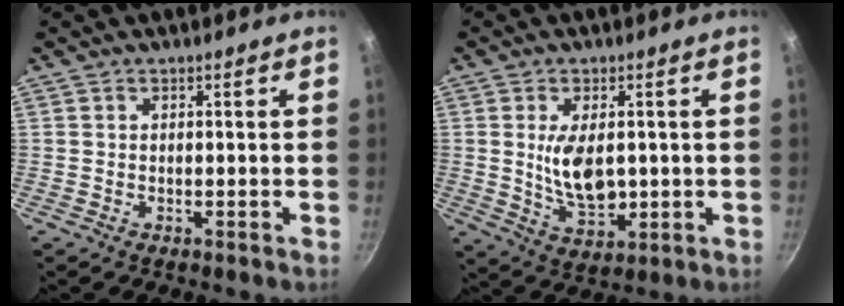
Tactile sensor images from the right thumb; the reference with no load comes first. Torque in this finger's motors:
{"motor_torque": [0.16, 0.19, 0.82, -0.13, 0.15]}